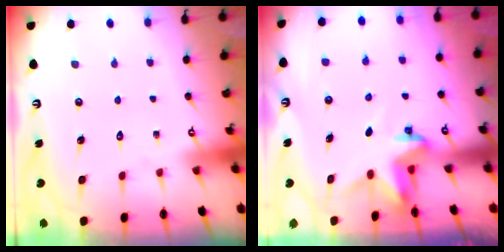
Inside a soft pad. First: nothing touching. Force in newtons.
{"total": 3.3, "press": 3.3, "slide": 0.2}